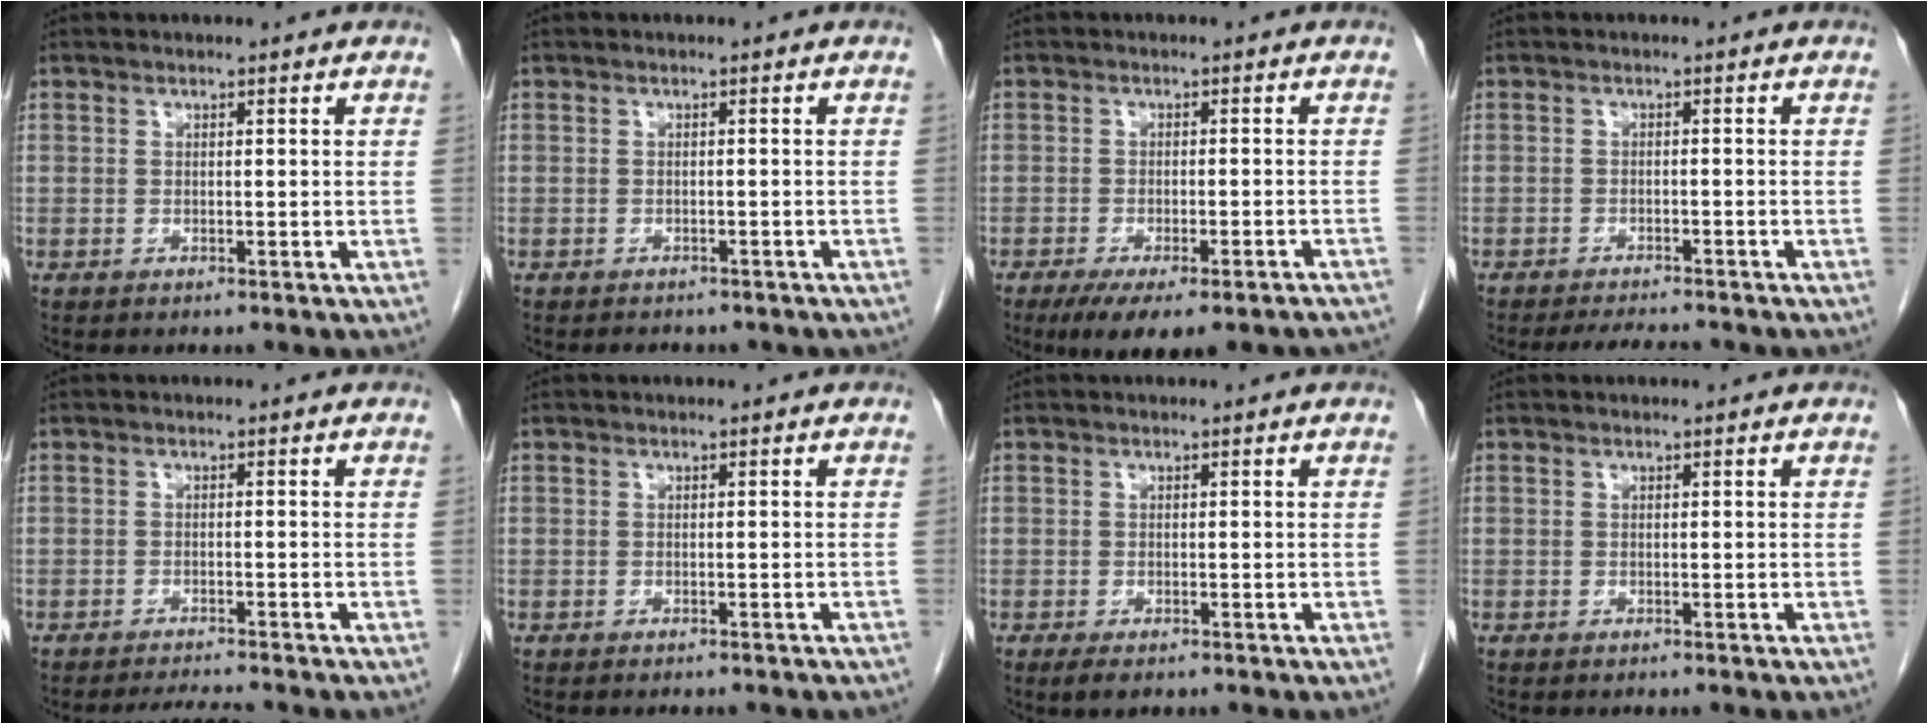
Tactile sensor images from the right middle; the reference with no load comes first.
{"total": 4.4, "force": [-3.7, 1.9, 1.3], "torque": [-0.017, 0.000, -0.037]}
{"total": 13.3, "force": [-10.7, 2.9, 7.3], "torque": [-0.083, -0.011, -0.139]}
{"total": 4.8, "force": [-4.5, 0.5, 1.8], "torque": [-0.028, -0.013, -0.068]}
{"total": 3.1, "force": [-2.9, -0.6, 0.8], "torque": [-0.018, -0.015, -0.046]}
{"total": 3.9, "force": [-3.4, 1.0, 1.5], "torque": [-0.022, -0.006, -0.036]}
{"total": 2.3, "force": [-1.5, 0.9, 1.5], "torque": [-0.026, -0.004, -0.018]}
{"total": 0.0}